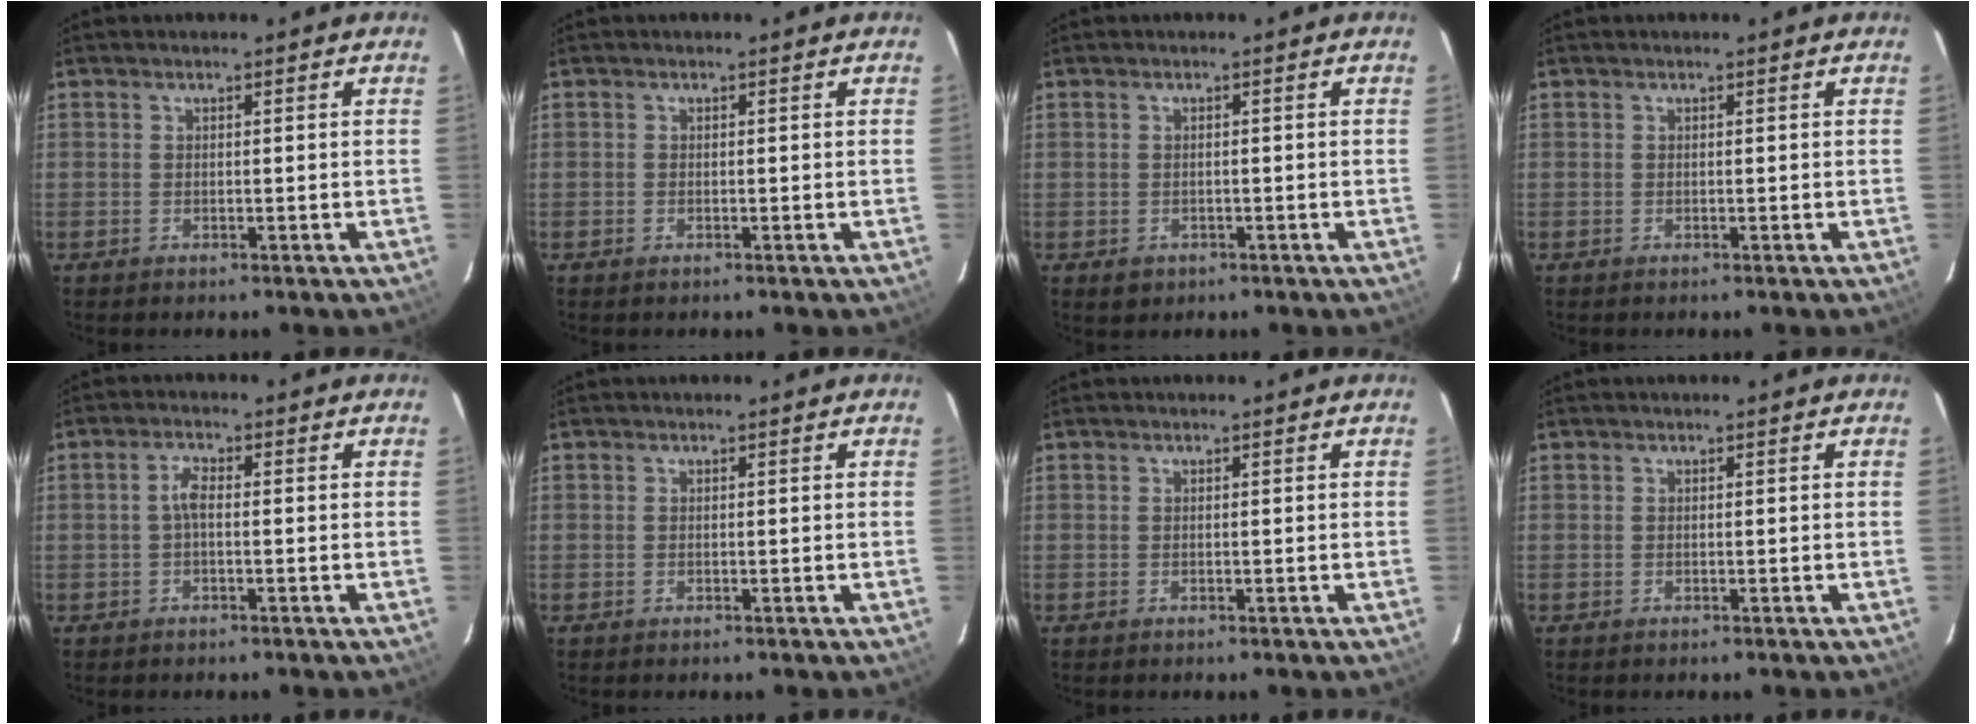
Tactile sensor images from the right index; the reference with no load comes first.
{"total": 0.0}
{"total": 2.1, "force": [-0.8, 1.9, 0.7], "torque": [-0.015, 0.000, -0.003]}
{"total": 0.0}
{"total": 2.3, "force": [-0.3, 0.8, 2.1], "torque": [-0.046, 0.008, -0.006]}
{"total": 0.0}
{"total": 0.0}
{"total": 0.0}